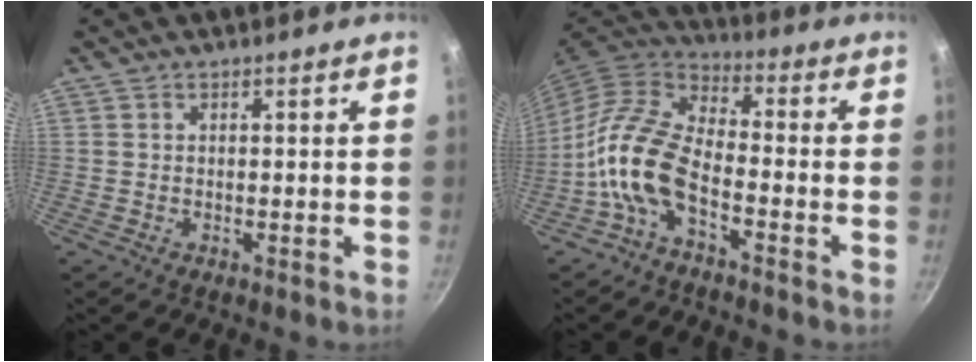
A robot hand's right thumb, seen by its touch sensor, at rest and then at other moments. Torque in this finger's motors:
{"motor_torque": [2.39, 2.05, 1.19, -1.36, 0.71]}